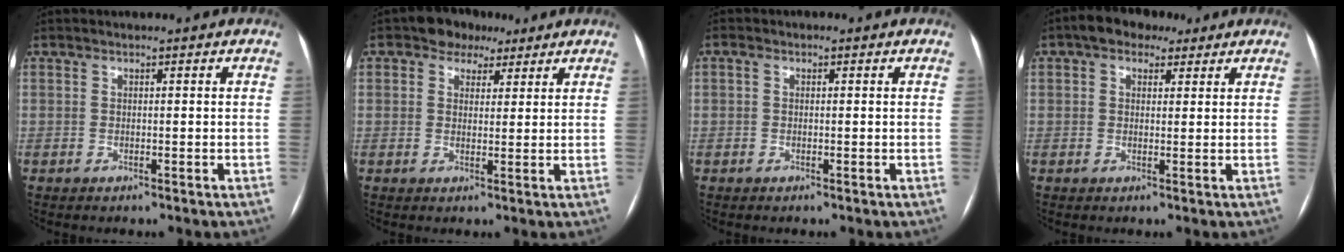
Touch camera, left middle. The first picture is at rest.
{"total": 4.7, "force": [2.9, 3.4, 1.5], "torque": [-0.026, 0.020, 0.044]}
{"total": 0.7, "force": [0.0, 0.5, 0.4], "torque": [-0.011, 0.002, -0.004]}
{"total": 5.2, "force": [3.1, 3.3, 2.5], "torque": [-0.042, 0.027, 0.049]}